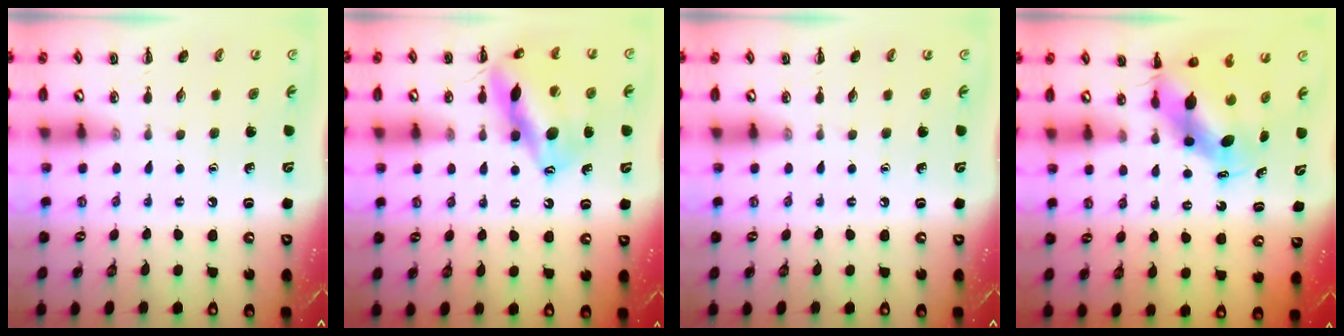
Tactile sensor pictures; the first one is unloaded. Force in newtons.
{"total": 16.6, "press": 16.3, "slide": 3.0}
{"total": 0.0}
{"total": 5.8, "press": 5.7, "slide": 1.2}